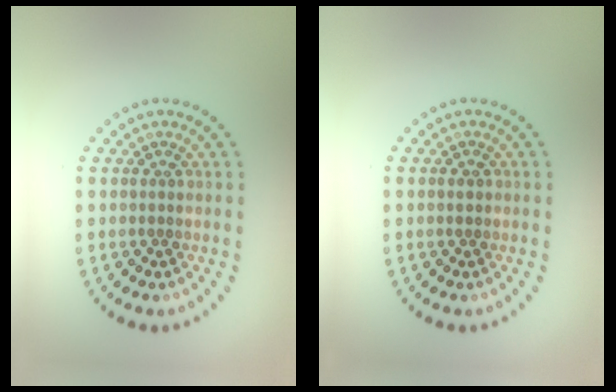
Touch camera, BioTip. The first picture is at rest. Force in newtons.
{"total": 1.0, "press": 0.9, "slide": 0.2}